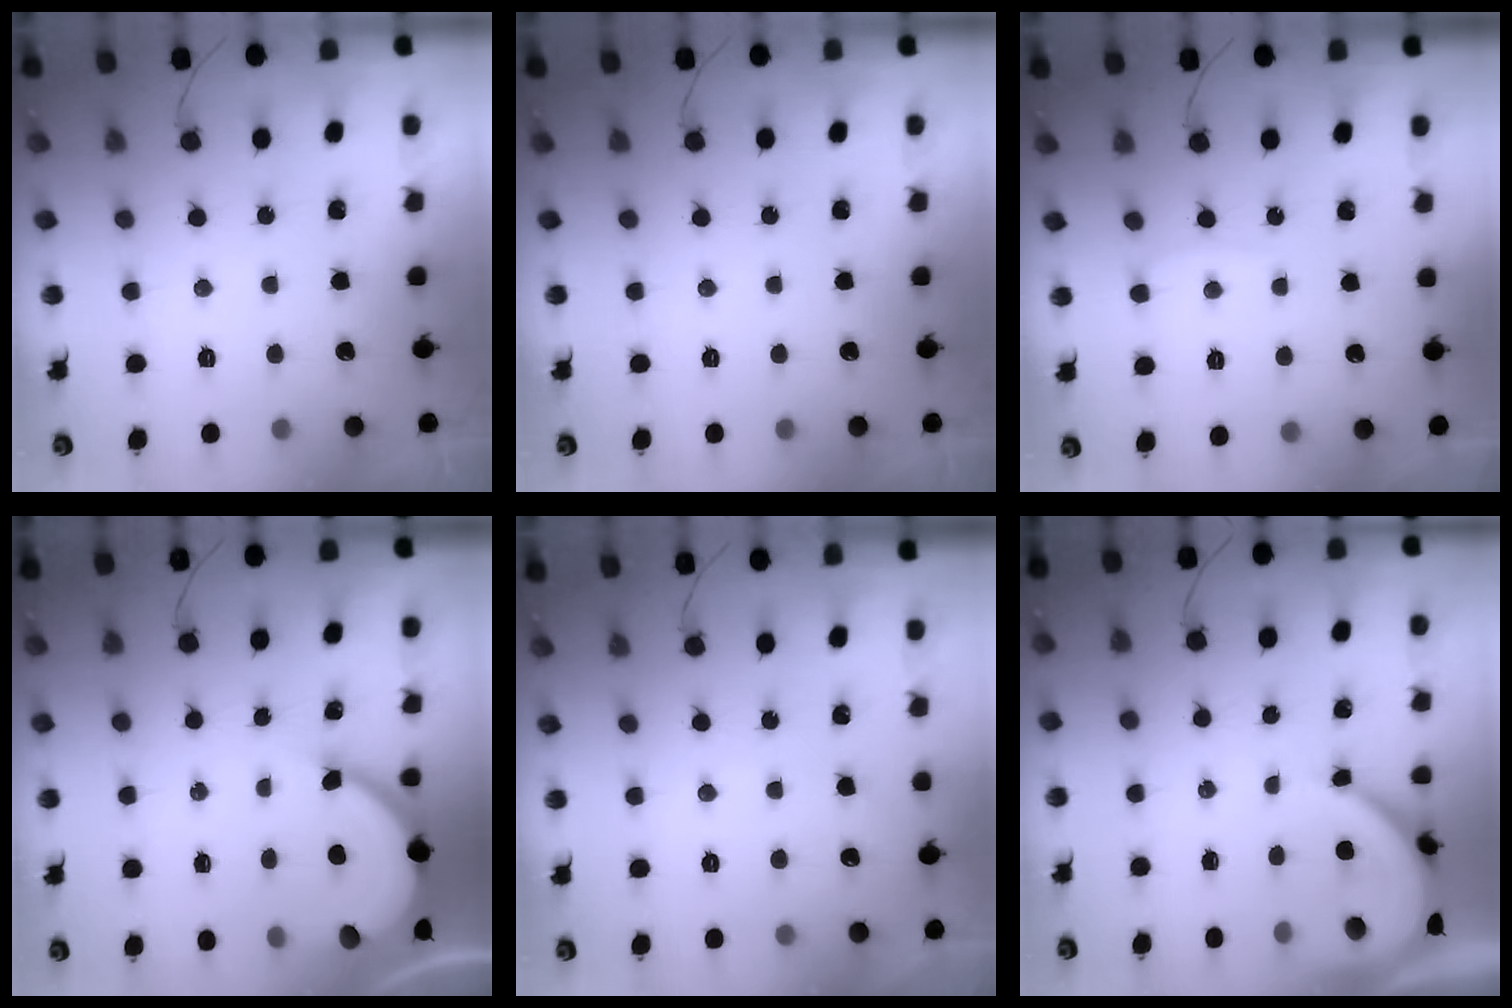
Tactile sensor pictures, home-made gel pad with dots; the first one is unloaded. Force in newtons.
{"total": 0.0}
{"total": 3.8, "press": 3.7, "slide": 0.6}
{"total": 9.0, "press": 8.9, "slide": 0.7}
{"total": 1.9, "press": 1.8, "slide": 0.2}
{"total": 7.0, "press": 7.0, "slide": 0.8}